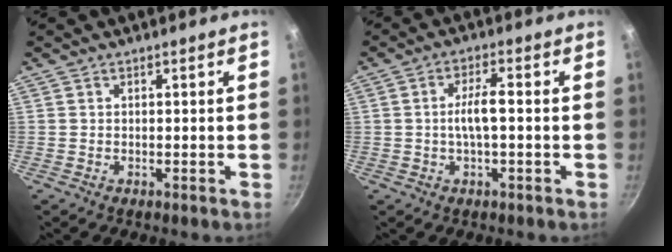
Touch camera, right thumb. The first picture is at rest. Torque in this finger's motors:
{"motor_torque": [-0.08, 0.27, 0.69, 0.07, 0.05]}